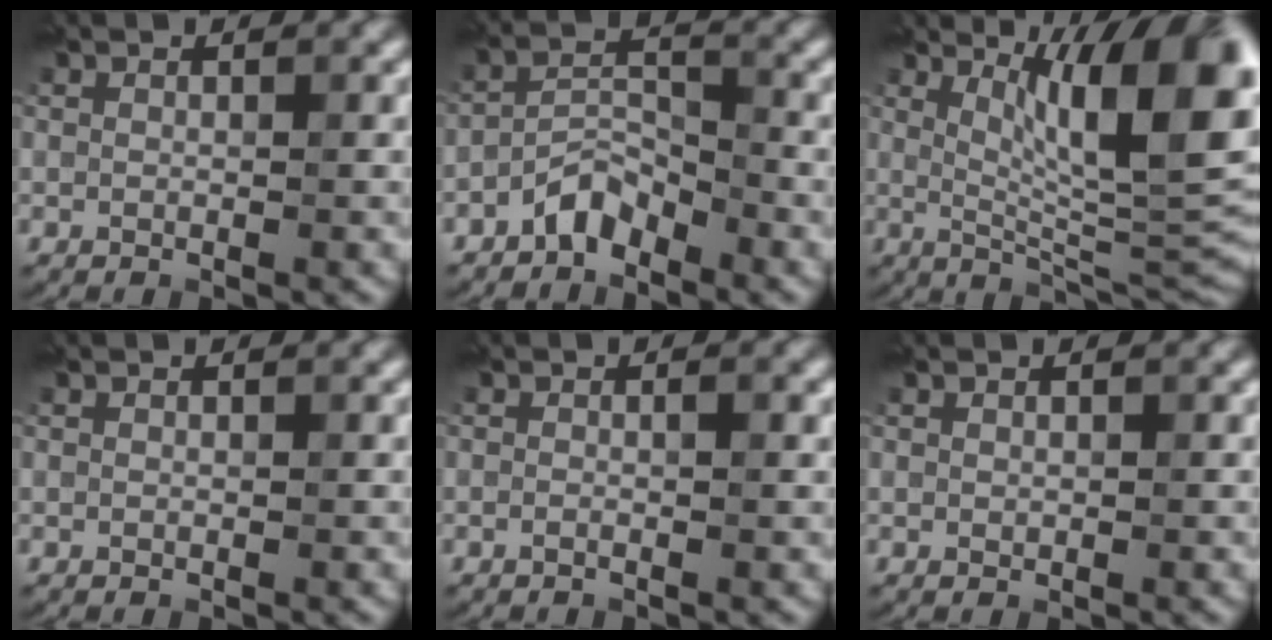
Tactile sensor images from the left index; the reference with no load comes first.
{"total": 4.1, "force": [-3.9, -0.5, -0.9], "torque": [-0.006, -0.002, -0.045]}
{"total": 10.8, "force": [2.7, 1.8, 10.3], "torque": [-0.143, -0.013, 0.077]}
{"total": 0.0}
{"total": 1.4, "force": [-1.3, -0.6, 0.2], "torque": [-0.016, -0.012, -0.003]}
{"total": 0.6, "force": [0.0, -0.4, -0.4], "torque": [-0.002, -0.006, 0.014]}